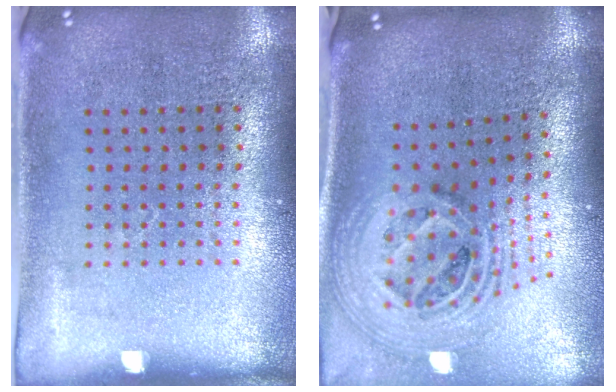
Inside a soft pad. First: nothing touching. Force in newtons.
{"total": 2.6, "press": 1.8, "slide": 1.9}